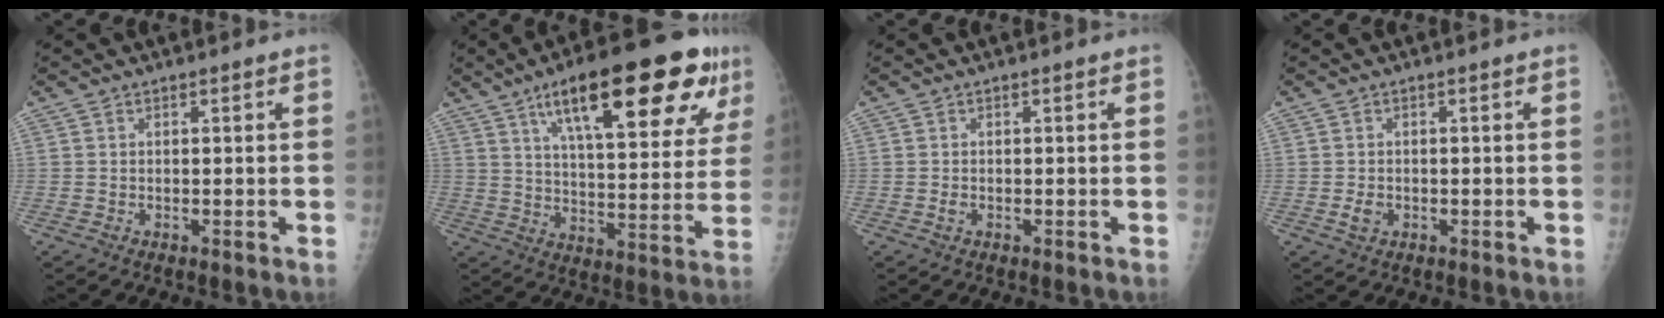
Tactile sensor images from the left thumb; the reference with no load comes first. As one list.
[{"total": 26.1, "force": [13.6, 8.1, 20.7], "torque": [-0.278, -0.017, 0.205]}, {"total": 0.7, "force": [-0.3, 0.5, 0.4], "torque": [-0.009, 0.000, -0.007]}, {"total": 2.0, "force": [-0.7, 1.5, 1.2], "torque": [-0.018, 0.004, -0.011]}]